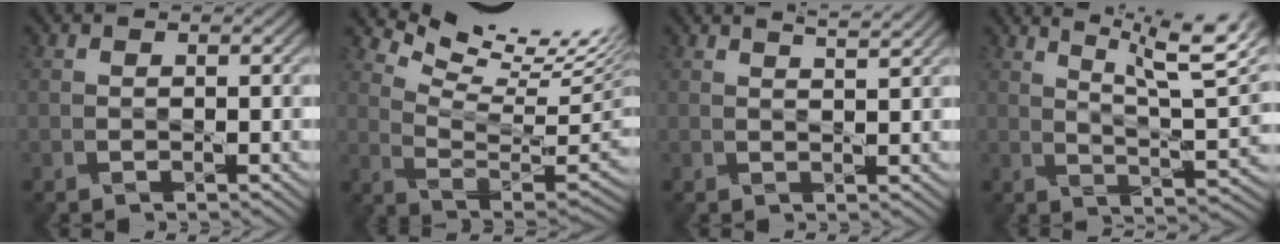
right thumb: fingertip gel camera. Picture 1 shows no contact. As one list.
[{"total": 14.0, "force": [10.1, 3.5, 9.1], "torque": [-0.161, 0.012, 0.145]}, {"total": 2.5, "force": [2.3, 0.1, 1.0], "torque": [-0.010, -0.001, 0.021]}, {"total": 12.9, "force": [9.0, 2.6, 8.8], "torque": [-0.128, 0.014, 0.123]}]